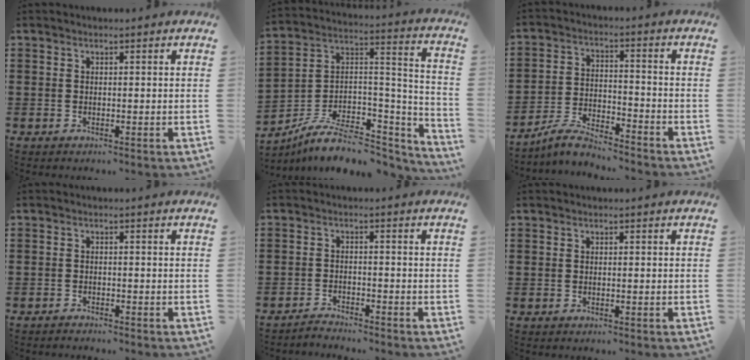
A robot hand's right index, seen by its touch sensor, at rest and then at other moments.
{"total": 9.3, "force": [-6.5, 3.8, 5.6], "torque": [-0.105, 0.012, -0.123]}
{"total": 5.5, "force": [-5.3, 0.3, 1.6], "torque": [-0.049, -0.003, -0.107]}
{"total": 1.1, "force": [-1.1, 0.0, 0.0], "torque": [-0.002, 0.002, -0.023]}
{"total": 2.1, "force": [-2.1, 0.0, -0.1], "torque": [-0.006, 0.003, -0.045]}
{"total": 0.0}